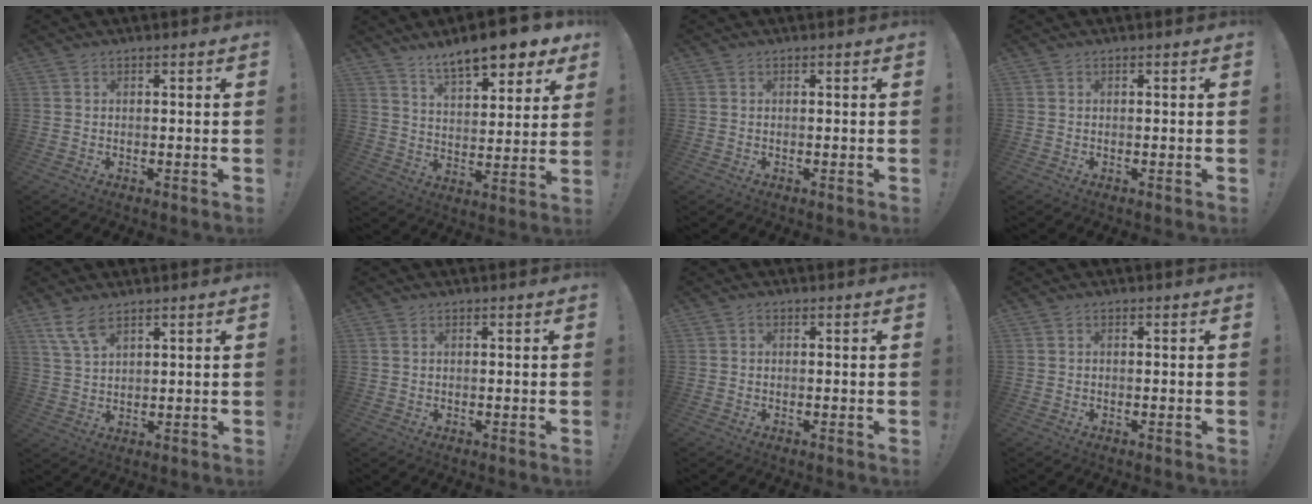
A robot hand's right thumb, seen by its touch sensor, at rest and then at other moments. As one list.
[{"total": 12.3, "force": [9.5, 3.7, 6.8], "torque": [-0.106, -0.068, 0.162]}, {"total": 0.0}, {"total": 0.0}, {"total": 6.6, "force": [4.7, 2.3, 3.9], "torque": [-0.079, -0.020, 0.090]}, {"total": 0.0}, {"total": 0.7, "force": [-0.3, 0.6, 0.3], "torque": [-0.006, 0.003, -0.006]}, {"total": 0.0}]